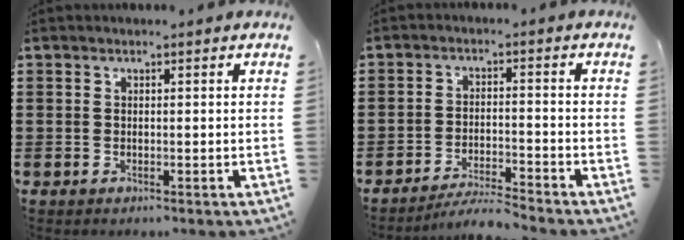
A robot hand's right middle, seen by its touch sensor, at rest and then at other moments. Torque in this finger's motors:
{"motor_torque": [0.03, 0.02, 0.00, 0.02]}